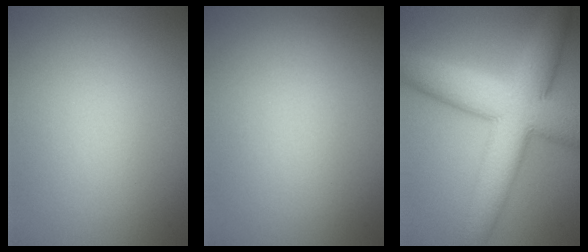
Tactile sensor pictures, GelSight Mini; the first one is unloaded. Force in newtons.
{"total": 0.0}
{"total": 11.1, "press": 11.1, "slide": 0.4}